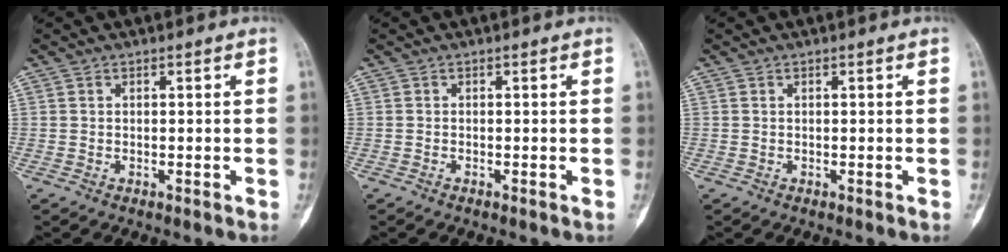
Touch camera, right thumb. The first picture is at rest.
{"total": 0.0}
{"total": 0.0}